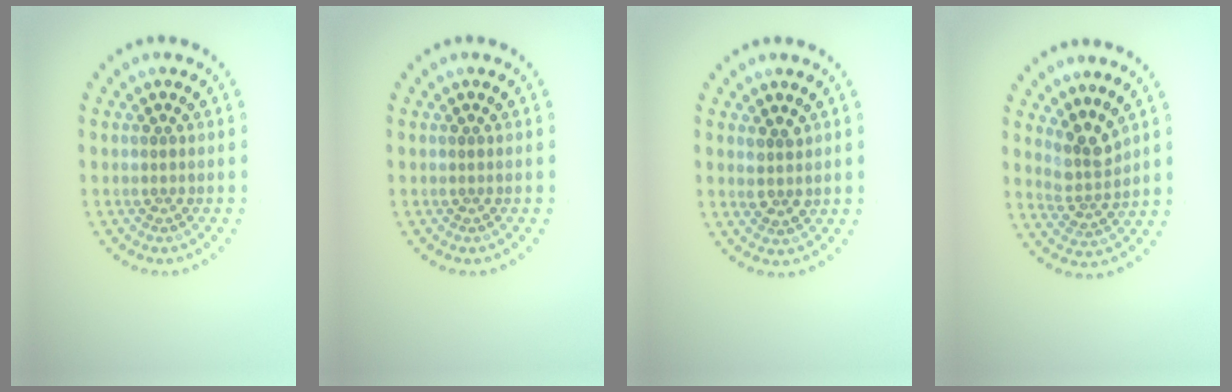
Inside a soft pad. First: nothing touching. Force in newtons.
{"total": 0.0}
{"total": 1.7, "press": 1.5, "slide": 0.8}
{"total": 2.7, "press": 1.9, "slide": 1.8}